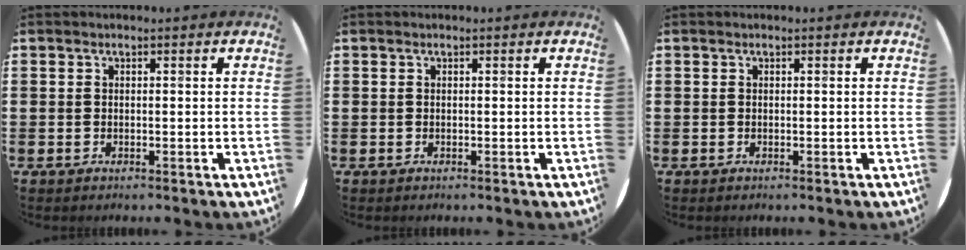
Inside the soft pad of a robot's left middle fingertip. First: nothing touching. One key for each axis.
{"total": 0.0}
{"total": 0.0}